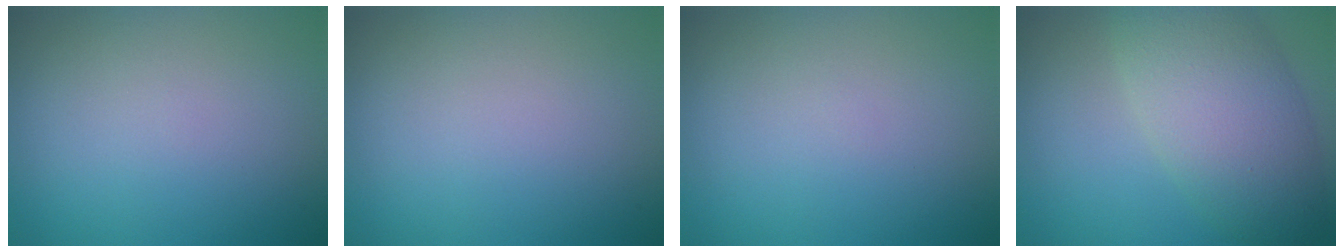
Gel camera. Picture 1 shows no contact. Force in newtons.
{"total": 0.0}
{"total": 0.0}
{"total": 7.4, "press": 7.4, "slide": 0.4}